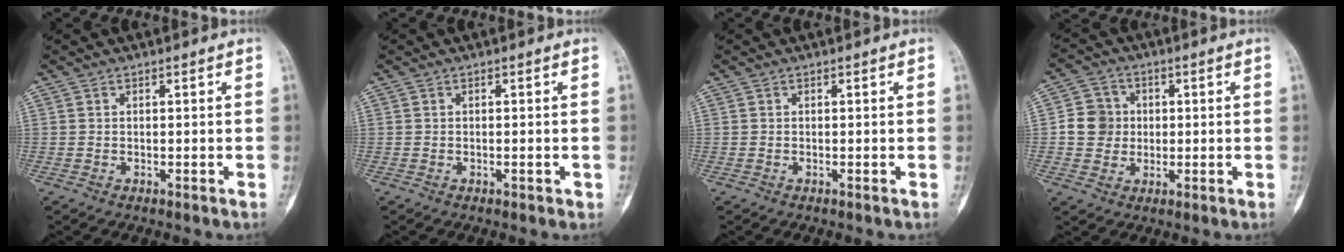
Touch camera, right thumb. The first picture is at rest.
{"total": 0.9, "force": [-0.3, 0.5, 0.7], "torque": [-0.005, 0.003, -0.004]}
{"total": 0.0}
{"total": 6.8, "force": [0.0, 6.4, 2.2], "torque": [-0.005, 0.009, -0.008]}